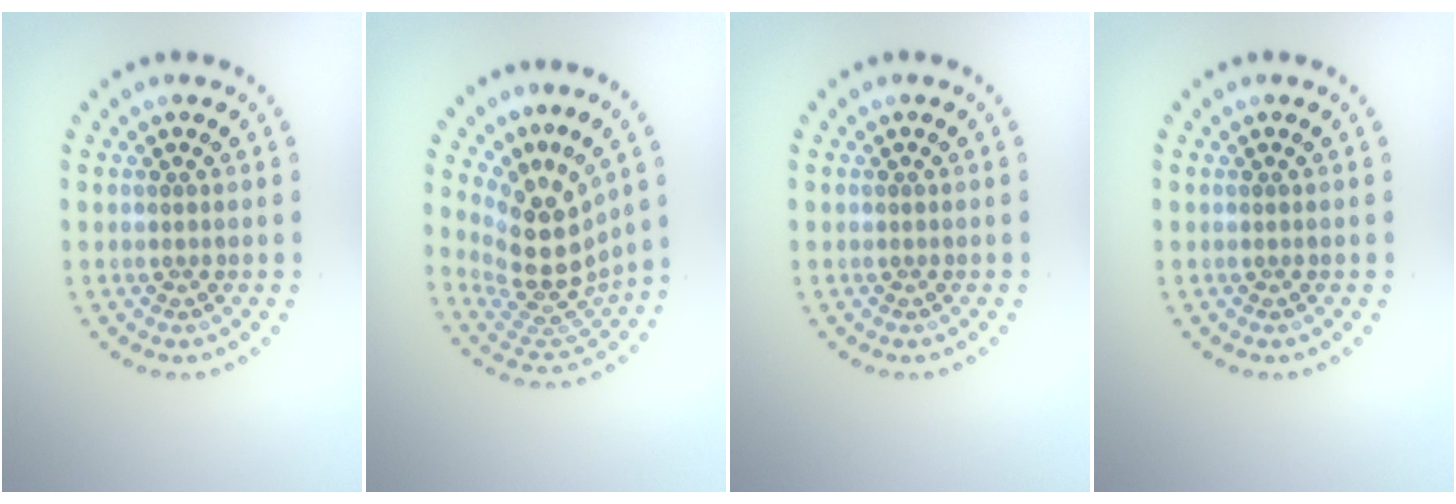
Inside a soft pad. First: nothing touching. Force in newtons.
{"total": 5.3, "press": 3.9, "slide": 3.6}
{"total": 0.0}
{"total": 0.0}